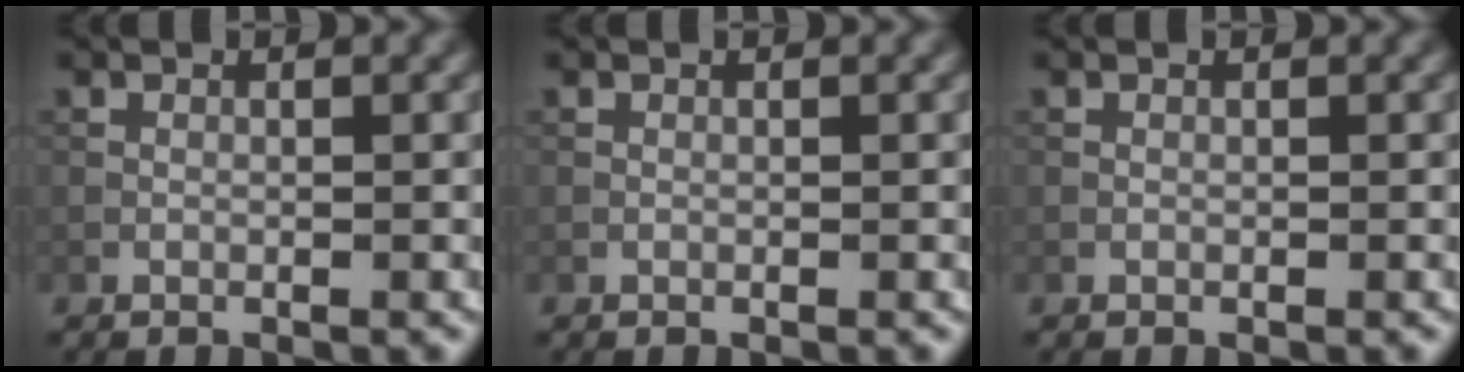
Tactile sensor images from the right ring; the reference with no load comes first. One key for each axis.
{"total": 0.0}
{"total": 0.0}